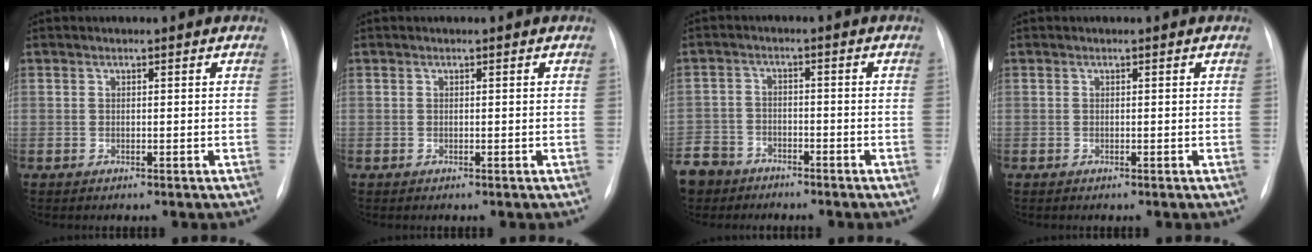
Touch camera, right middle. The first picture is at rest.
{"total": 0.0}
{"total": 11.2, "force": [-8.0, 7.4, 2.7], "torque": [-0.095, 0.001, -0.141]}
{"total": 0.0}